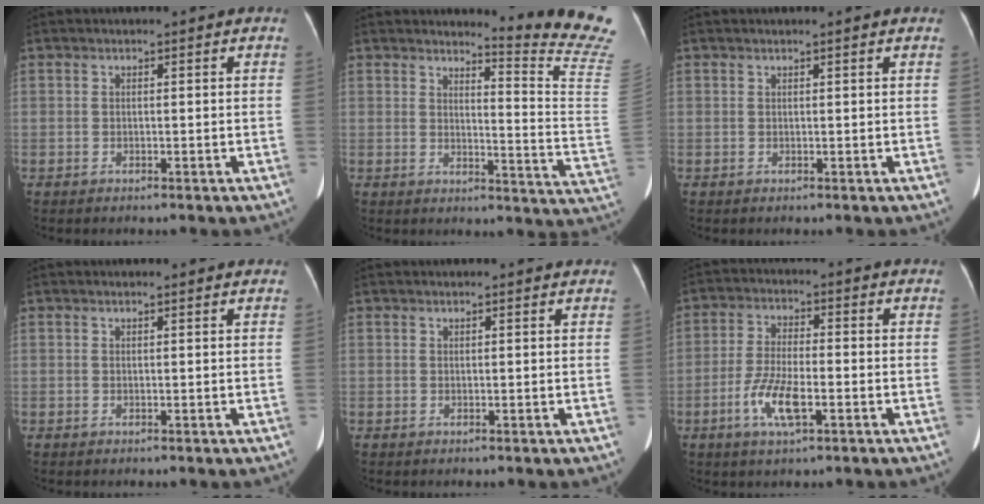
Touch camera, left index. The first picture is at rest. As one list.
[{"total": 14.6, "force": [14.1, -2.8, 2.3], "torque": [-0.027, -0.164, 0.140]}, {"total": 0.9, "force": [0.8, -0.1, 0.4], "torque": [-0.013, 0.010, 0.014]}, {"total": 1.0, "force": [1.0, 0.1, 0.3], "torque": [-0.014, 0.010, 0.011]}, {"total": 1.2, "force": [1.2, 0.1, 0.2], "torque": [-0.011, 0.004, 0.011]}, {"total": 7.0, "force": [-2.9, 1.7, 6.2], "torque": [-0.131, -0.005, -0.054]}]